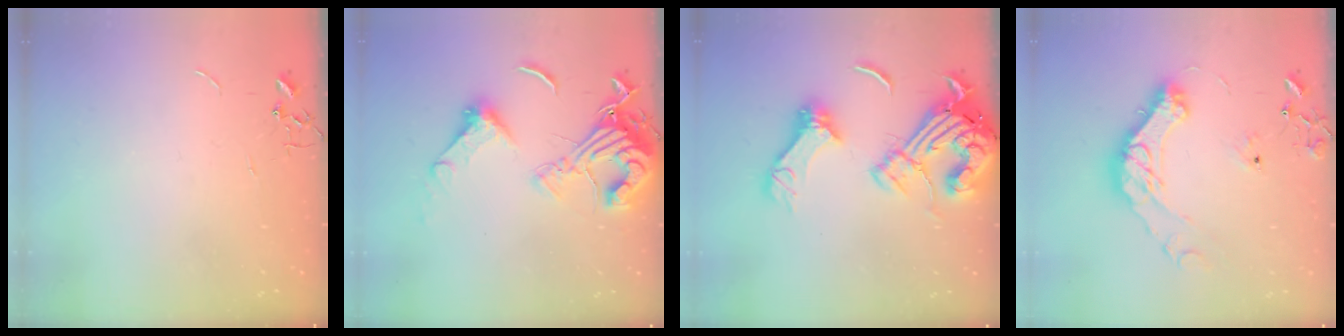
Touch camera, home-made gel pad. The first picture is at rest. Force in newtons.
{"total": 17.3, "press": 17.2, "slide": 1.5}
{"total": 22.0, "press": 21.8, "slide": 2.6}
{"total": 17.4, "press": 17.2, "slide": 2.4}